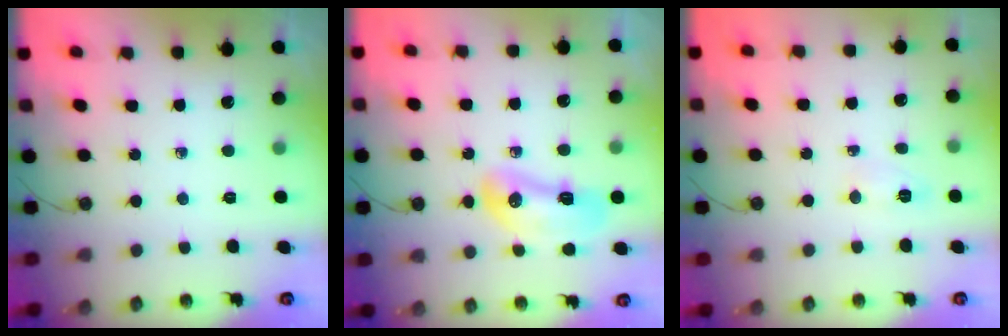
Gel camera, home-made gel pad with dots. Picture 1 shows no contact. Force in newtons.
{"total": 11.4, "press": 11.0, "slide": 2.9}
{"total": 5.2, "press": 5.1, "slide": 0.5}